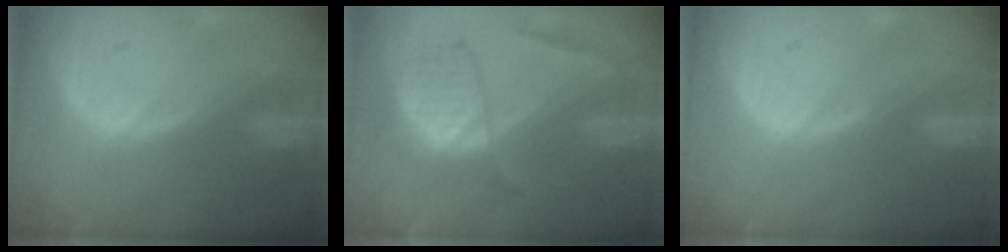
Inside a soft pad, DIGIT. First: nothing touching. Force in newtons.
{"total": 6.7, "press": 6.7, "slide": 0.1}
{"total": 0.0}